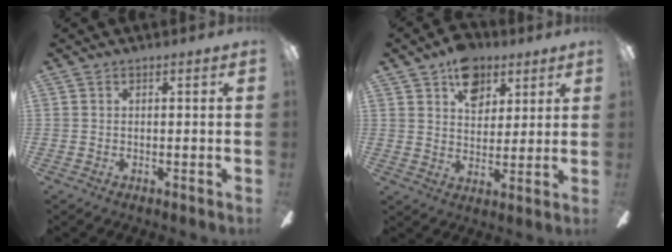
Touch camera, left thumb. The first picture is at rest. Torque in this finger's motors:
{"motor_torque": [0.98, 0.92, 0.77, -0.33, 0.04]}